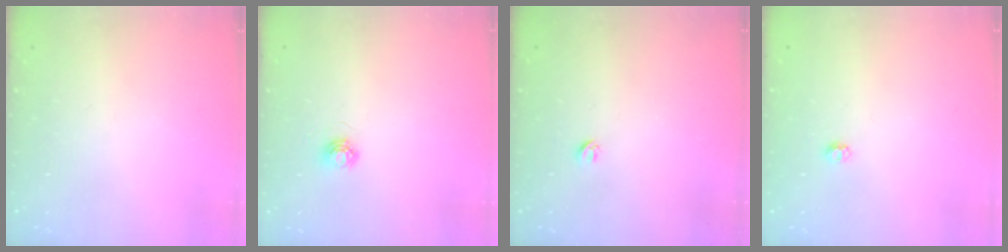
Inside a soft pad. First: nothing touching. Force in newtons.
{"total": 4.7, "press": 4.7, "slide": 0.3}
{"total": 3.9, "press": 3.8, "slide": 0.3}
{"total": 2.9, "press": 2.9, "slide": 0.4}